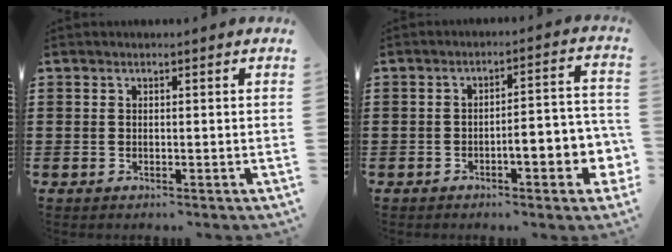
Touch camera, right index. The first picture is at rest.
{"total": 5.2, "force": [-2.3, 1.3, 4.5], "torque": [-0.059, -0.009, -0.046]}